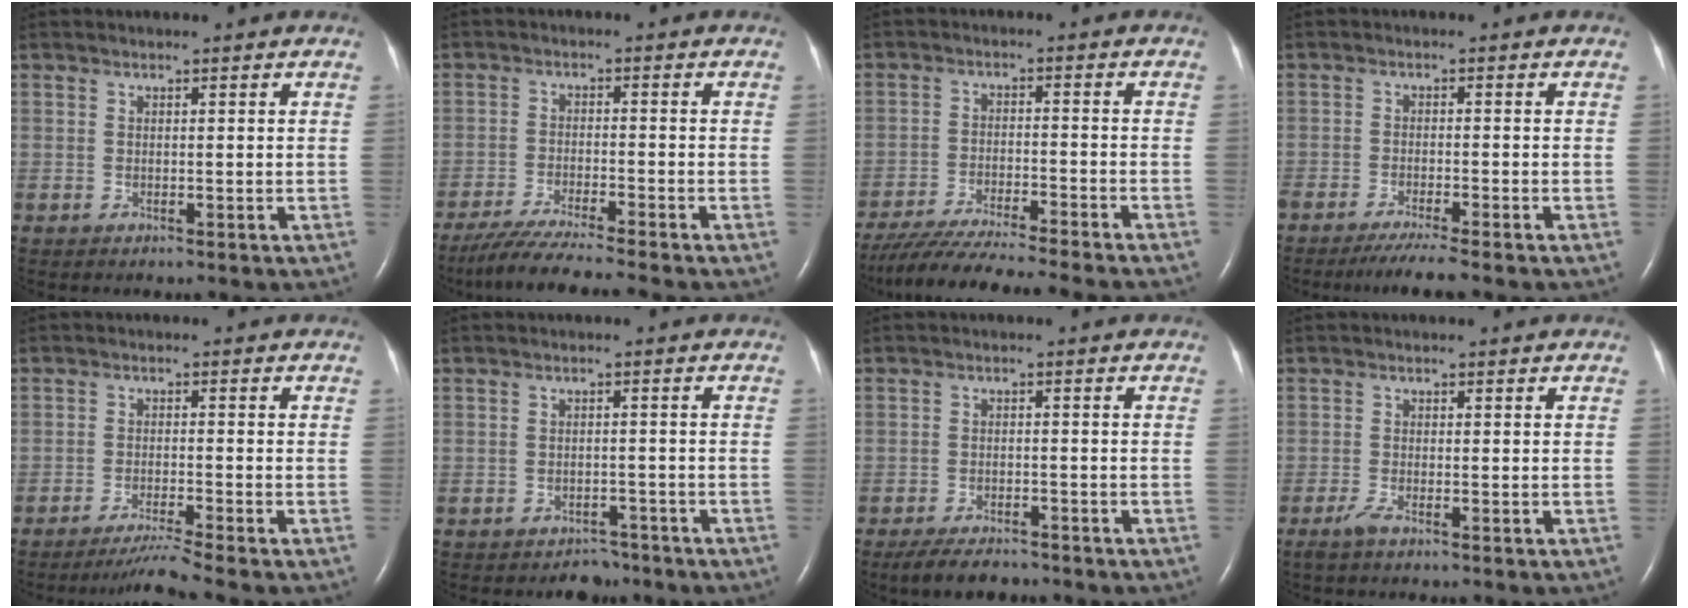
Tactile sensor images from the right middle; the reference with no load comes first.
{"total": 9.5, "force": [-8.3, -1.4, 4.4], "torque": [-0.070, -0.032, -0.140]}
{"total": 17.0, "force": [-15.3, -0.8, 7.5], "torque": [-0.132, -0.040, -0.241]}
{"total": 5.1, "force": [-4.2, -0.4, 2.9], "torque": [-0.047, -0.013, -0.071]}
{"total": 4.3, "force": [-3.6, -2.0, 1.4], "torque": [-0.036, -0.024, -0.068]}
{"total": 2.8, "force": [-2.4, 1.4, 0.0], "torque": [-0.006, 0.008, -0.031]}
{"total": 5.5, "force": [-4.7, 1.6, 2.3], "torque": [-0.046, -0.011, -0.078]}
{"total": 1.5, "force": [-1.1, -0.1, 1.0], "torque": [-0.033, -0.006, -0.028]}